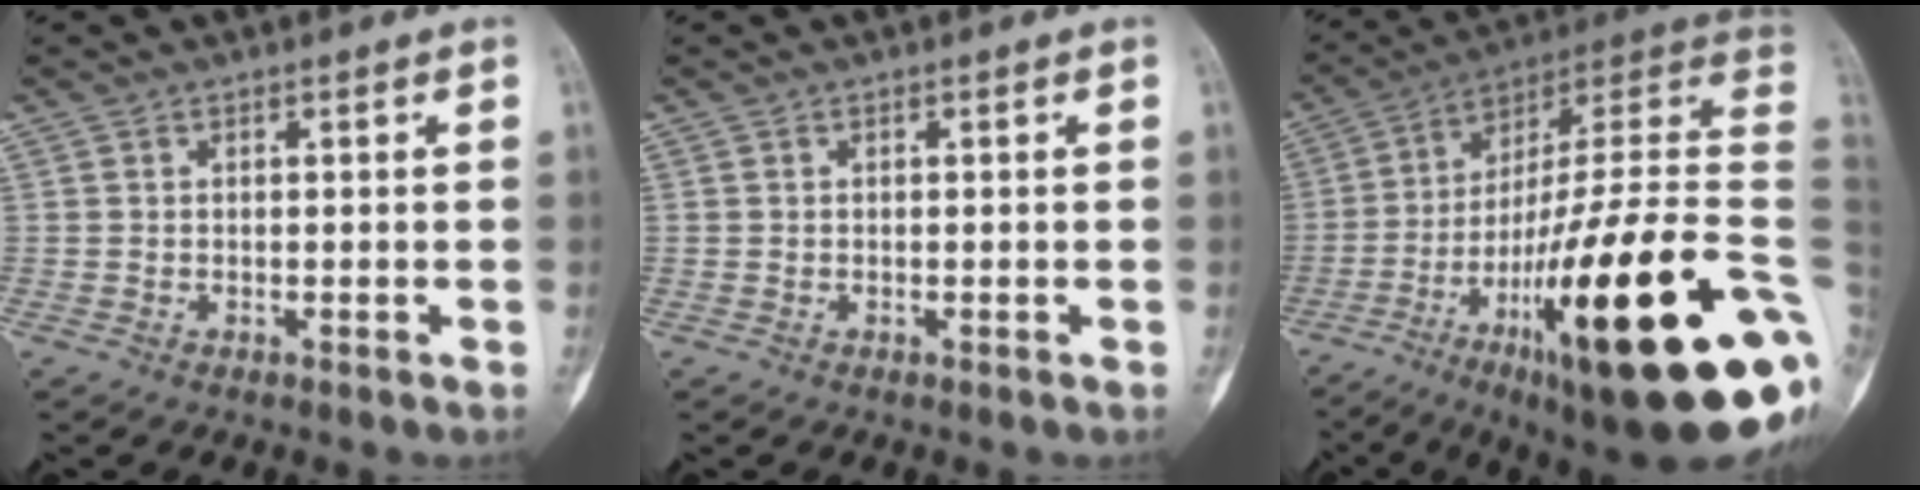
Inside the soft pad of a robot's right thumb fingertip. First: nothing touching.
{"total": 0.0}
{"total": 35.1, "force": [-9.1, 6.5, 33.3], "torque": [-0.429, 0.062, -0.149]}